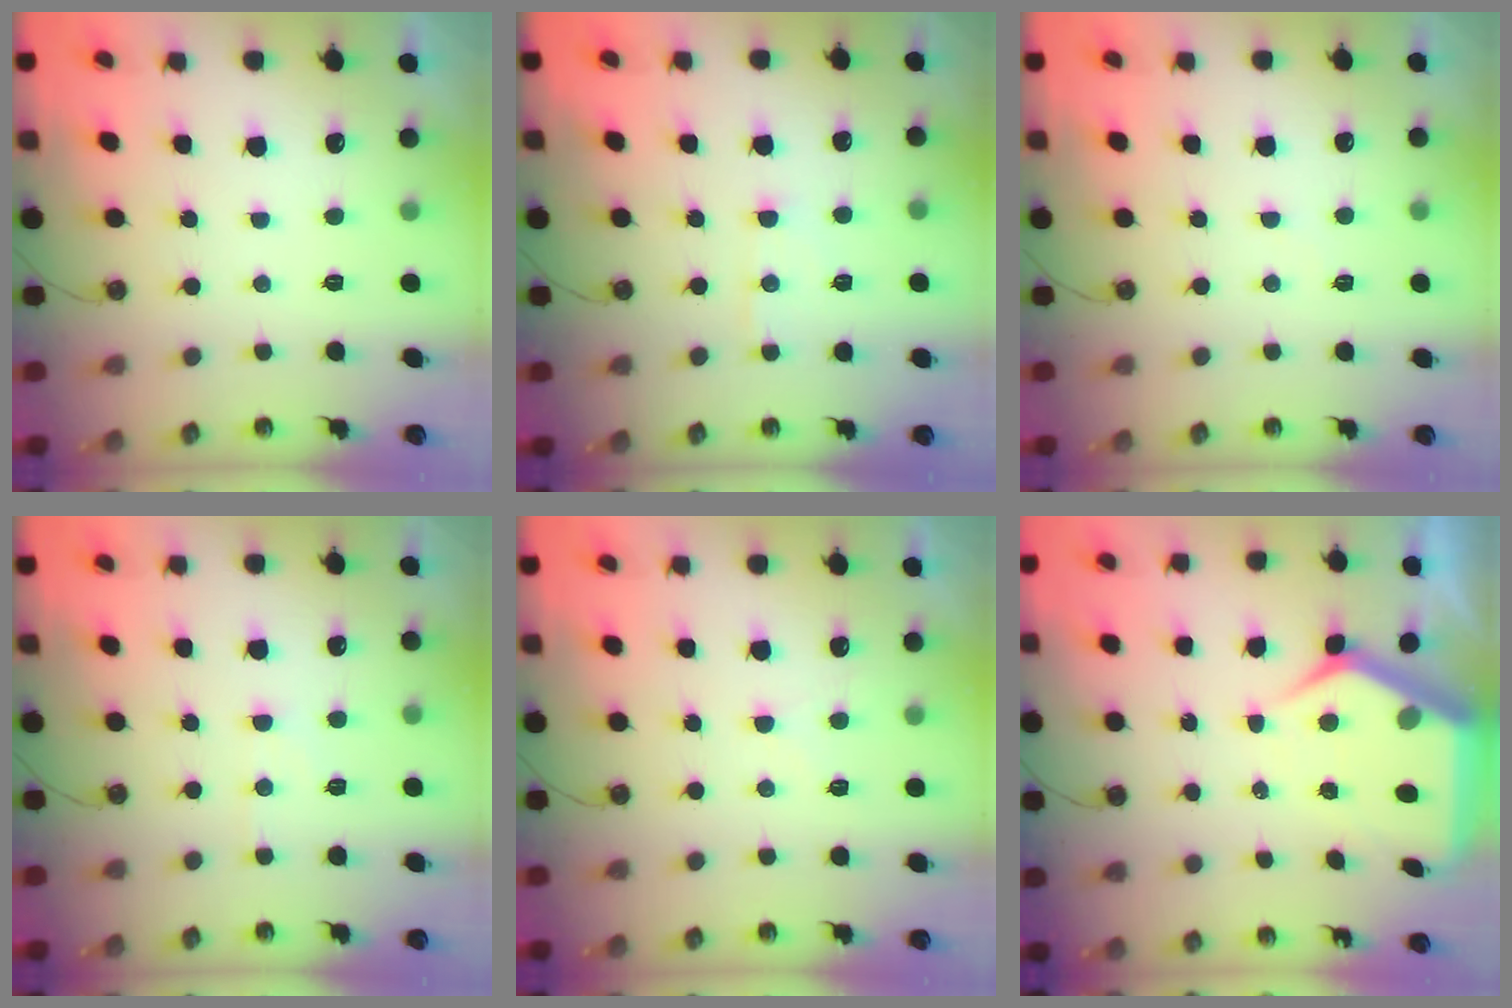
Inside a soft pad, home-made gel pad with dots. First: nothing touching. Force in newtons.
{"total": 6.2, "press": 6.2, "slide": 0.4}
{"total": 2.9, "press": 2.9, "slide": 0.4}
{"total": 5.8, "press": 5.8, "slide": 0.7}
{"total": 4.8, "press": 4.8, "slide": 0.6}
{"total": 10.7, "press": 10.6, "slide": 1.4}